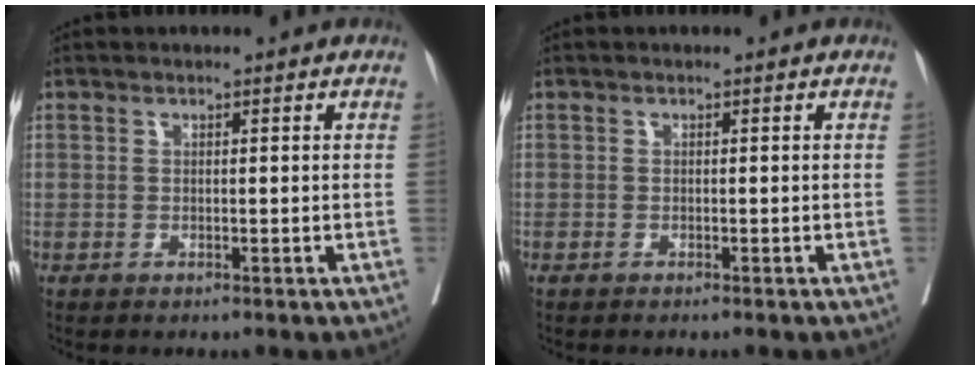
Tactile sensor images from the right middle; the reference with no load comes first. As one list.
[{"total": 0.7, "force": [-0.5, 0.1, 0.5], "torque": [-0.007, -0.001, -0.007]}]